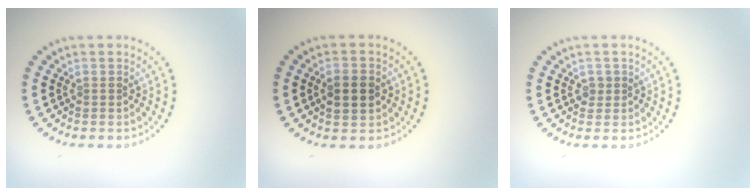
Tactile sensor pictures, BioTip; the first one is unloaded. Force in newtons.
{"total": 3.5, "press": 3.5, "slide": 0.0}
{"total": 0.9, "press": 0.8, "slide": 0.4}